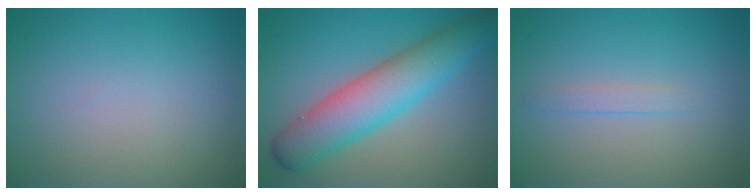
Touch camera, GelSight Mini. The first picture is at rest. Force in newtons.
{"total": 7.1, "press": 7.1, "slide": 0.1}
{"total": 1.1, "press": 1.0, "slide": 0.1}